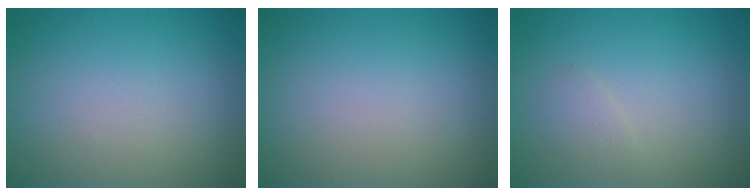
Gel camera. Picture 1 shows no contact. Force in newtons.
{"total": 0.0}
{"total": 1.0, "press": 1.0, "slide": 0.0}